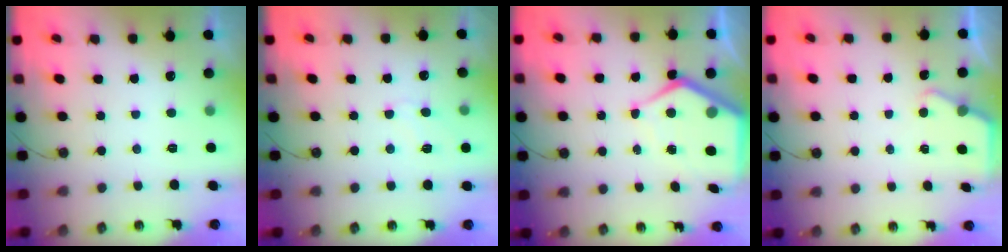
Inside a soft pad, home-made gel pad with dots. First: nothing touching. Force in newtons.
{"total": 5.4, "press": 5.3, "slide": 0.6}
{"total": 10.1, "press": 10.0, "slide": 1.0}
{"total": 2.7, "press": 2.7, "slide": 0.2}